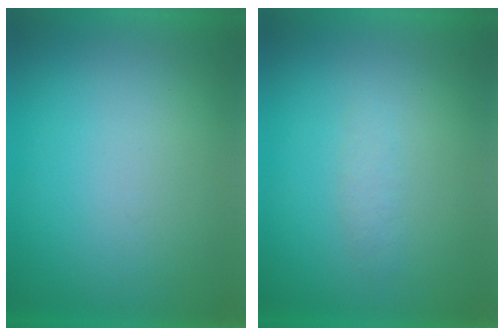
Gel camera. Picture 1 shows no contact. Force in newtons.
{"total": 1.3}